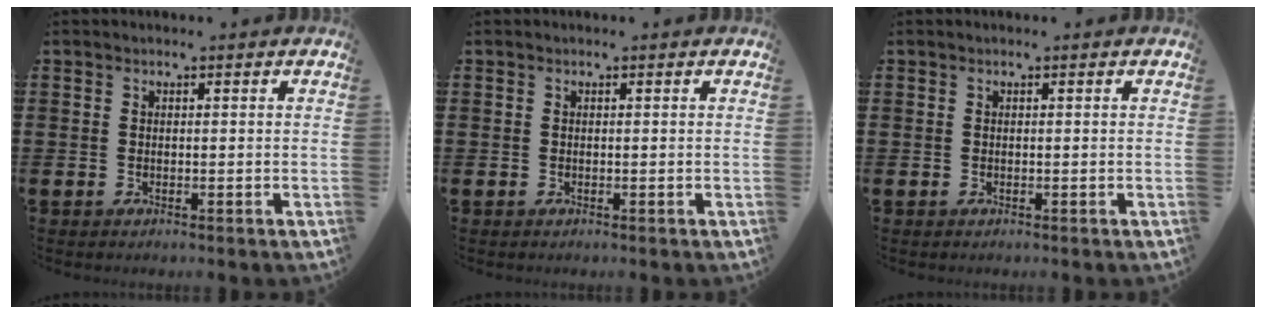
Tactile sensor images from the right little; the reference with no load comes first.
{"total": 0.0}
{"total": 0.0}